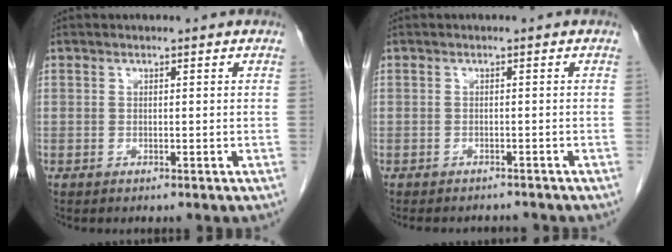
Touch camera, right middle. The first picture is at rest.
{"total": 5.3, "force": [-4.9, 1.4, 1.2], "torque": [-0.014, -0.006, -0.062]}